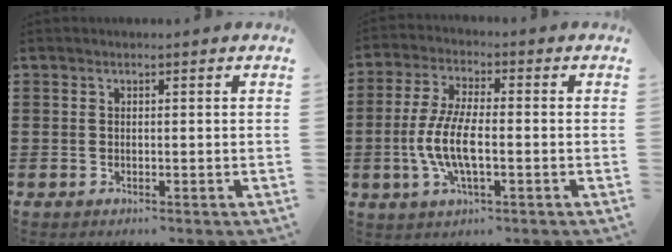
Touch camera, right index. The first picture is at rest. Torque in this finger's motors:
{"motor_torque": [1.82, 0.32, 0.54, 0.21]}